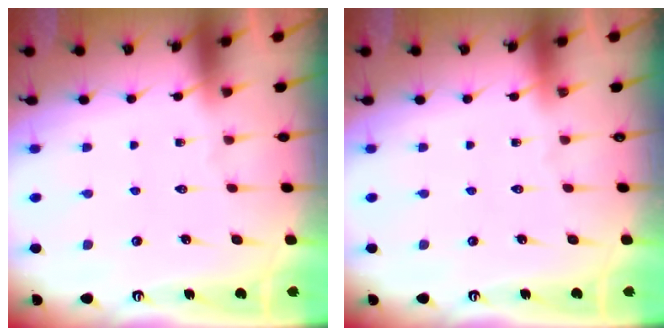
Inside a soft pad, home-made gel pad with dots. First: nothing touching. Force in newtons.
{"total": 0.0}